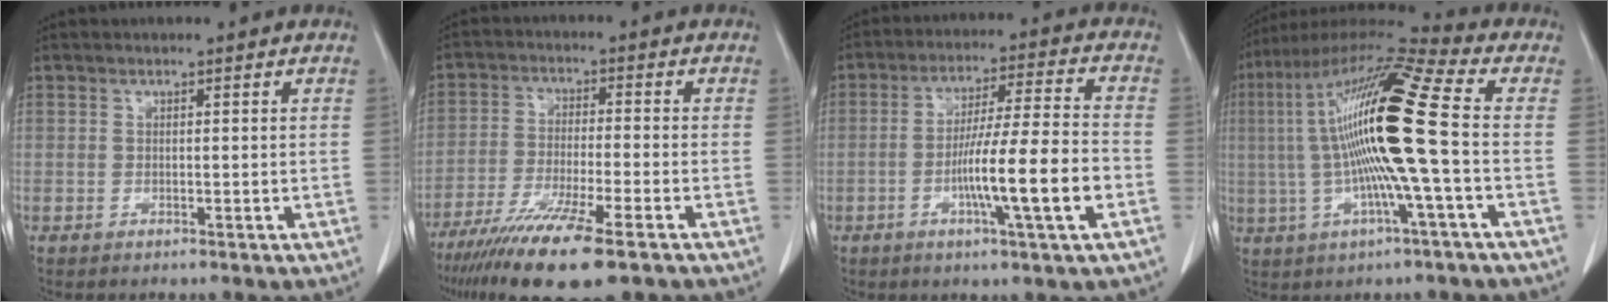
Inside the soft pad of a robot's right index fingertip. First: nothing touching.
{"total": 13.7, "force": [-9.4, 1.1, 9.9], "torque": [-0.185, -0.039, -0.158]}
{"total": 12.7, "force": [-3.7, -0.3, 12.1], "torque": [-0.205, -0.002, -0.066]}
{"total": 19.2, "force": [0.0, 0.5, 19.2], "torque": [-0.370, 0.015, -0.014]}